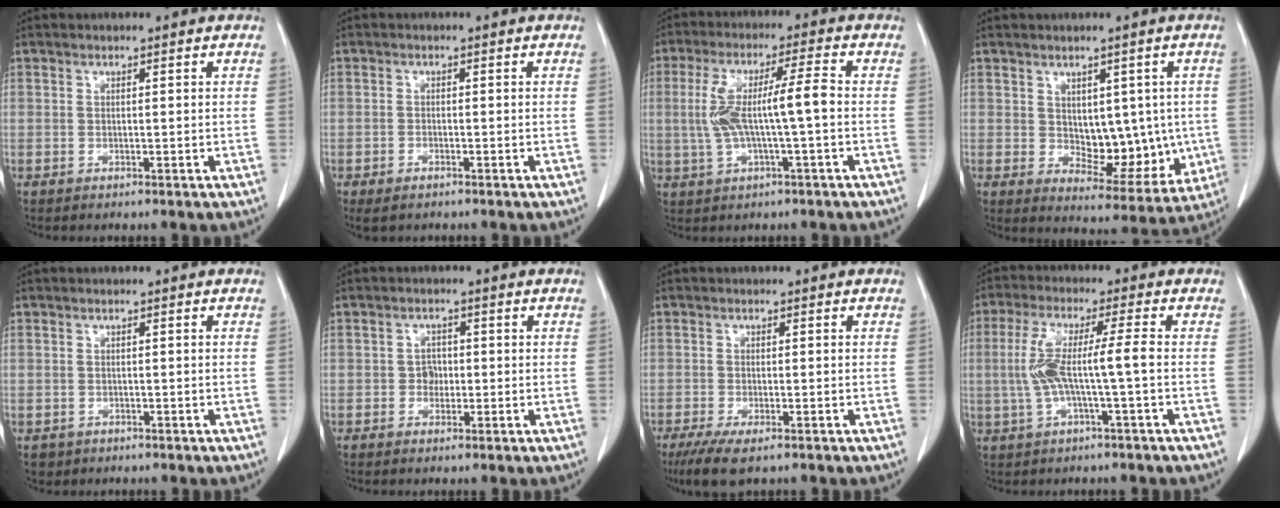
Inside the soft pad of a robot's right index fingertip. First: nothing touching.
{"total": 2.6, "force": [-1.9, 1.0, 1.5], "torque": [-0.027, -0.004, -0.026]}
{"total": 9.0, "force": [-0.2, 0.6, 8.9], "torque": [-0.176, 0.022, -0.002]}
{"total": 9.4, "force": [0.5, 5.6, 7.6], "torque": [-0.080, 0.002, 0.031]}
{"total": 1.7, "force": [-0.9, 1.5, 0.1], "torque": [-0.009, 0.003, -0.010]}
{"total": 1.9, "force": [-0.2, 1.6, 1.0], "torque": [-0.008, 0.008, 0.001]}
{"total": 5.8, "force": [-3.9, 1.0, 4.2], "torque": [-0.072, -0.017, -0.064]}
{"total": 7.6, "force": [-0.6, -0.1, 7.6], "torque": [-0.157, 0.018, -0.009]}